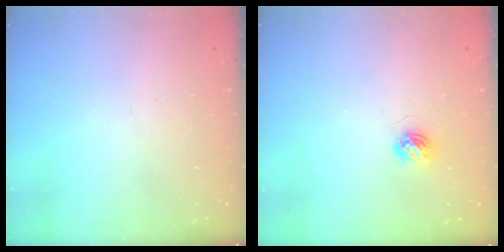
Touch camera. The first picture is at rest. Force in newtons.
{"total": 4.6, "press": 4.6, "slide": 0.5}